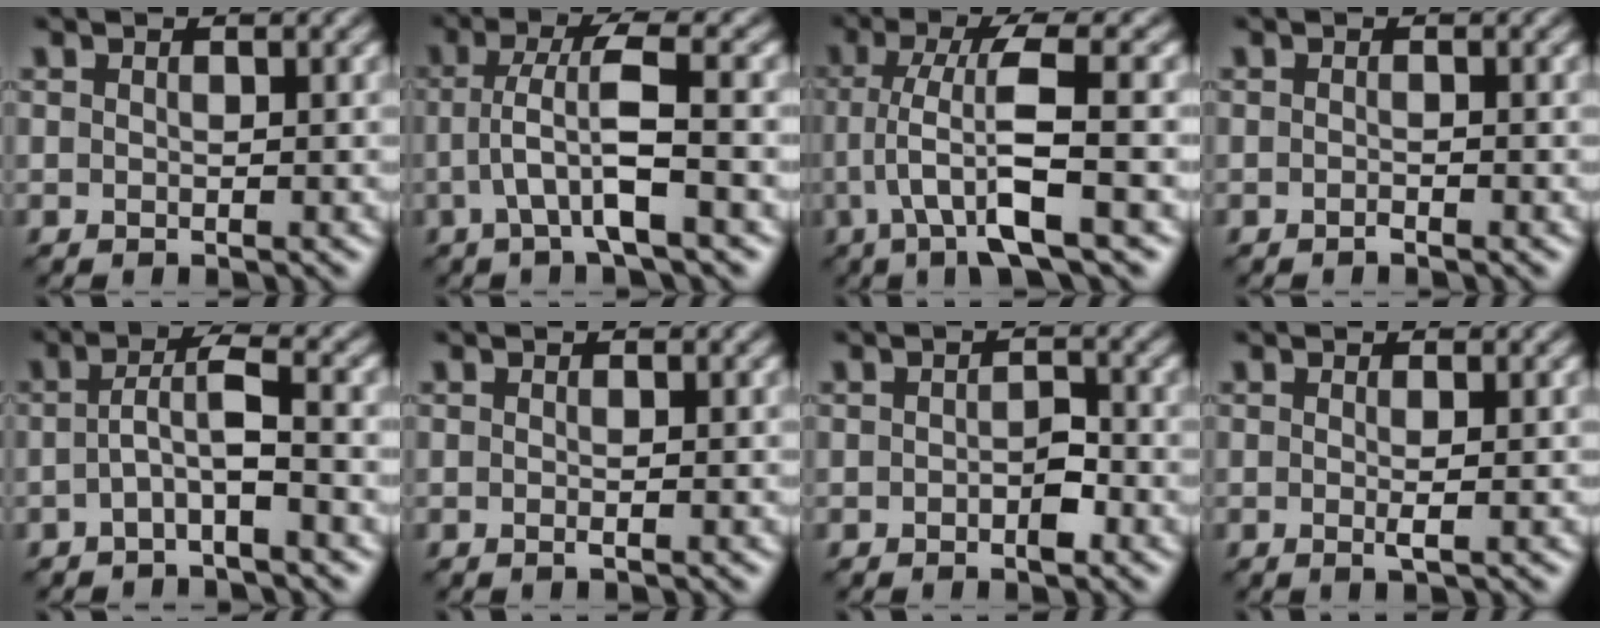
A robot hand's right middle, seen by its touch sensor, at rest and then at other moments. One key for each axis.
{"total": 4.9, "fx": -0.8, "fy": 0.6, "fz": 4.8, "tx": -0.094, "ty": 0.010, "tz": -0.019}
{"total": 6.5, "fx": -1.0, "fy": 1.1, "fz": 6.3, "tx": -0.120, "ty": 0.006, "tz": -0.020}
{"total": 0.5, "fx": -0.4, "fy": 0.0, "fz": 0.3, "tx": -0.006, "ty": 0.002, "tz": -0.009}
{"total": 3.2, "fx": -0.6, "fy": 0.5, "fz": 3.1, "tx": -0.059, "ty": 0.011, "tz": -0.018}
{"total": 0.6, "fx": -0.1, "fy": 0.1, "fz": 0.6, "tx": -0.010, "ty": -0.003, "tz": -0.003}
{"total": 1.8, "fx": -0.7, "fy": 0.8, "fz": 1.4, "tx": -0.023, "ty": 0.001, "tz": -0.012}
{"total": 1.2, "fx": 0.0, "fy": 0.2, "fz": 1.2, "tx": -0.021, "ty": -0.001, "tz": -0.004}